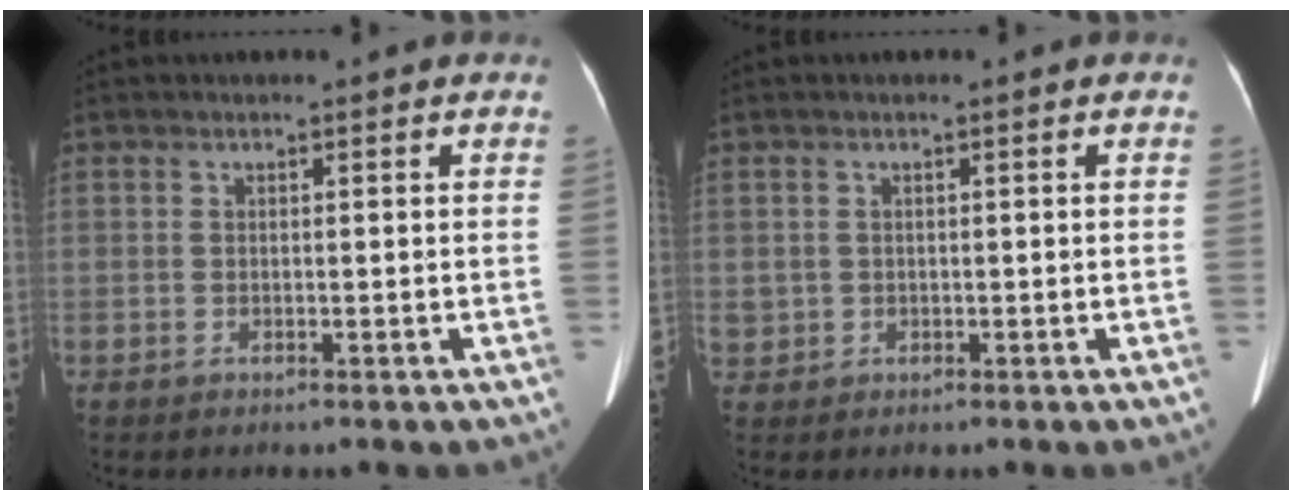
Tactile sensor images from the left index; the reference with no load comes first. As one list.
[{"total": 1.7, "force": [0.1, 1.7, 0.3], "torque": [-0.001, 0.008, 0.009]}]